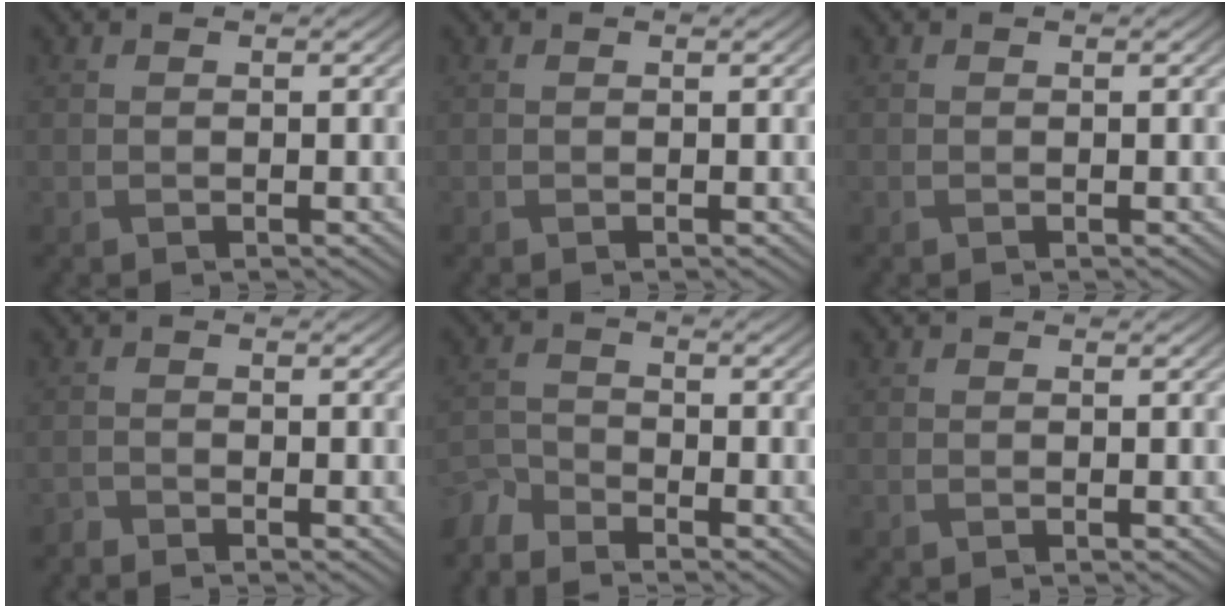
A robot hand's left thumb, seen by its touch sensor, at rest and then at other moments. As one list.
[{"total": 0.0}, {"total": 0.0}, {"total": 1.0, "force": [-1.0, 0.0, 0.0], "torque": [0.000, -0.003, -0.023]}, {"total": 3.9, "force": [-3.7, 0.9, 0.9], "torque": [-0.024, -0.010, -0.085]}, {"total": 0.0}]